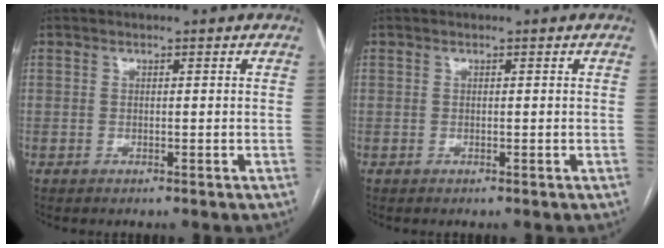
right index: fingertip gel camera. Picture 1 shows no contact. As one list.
[{"total": 0.0}]